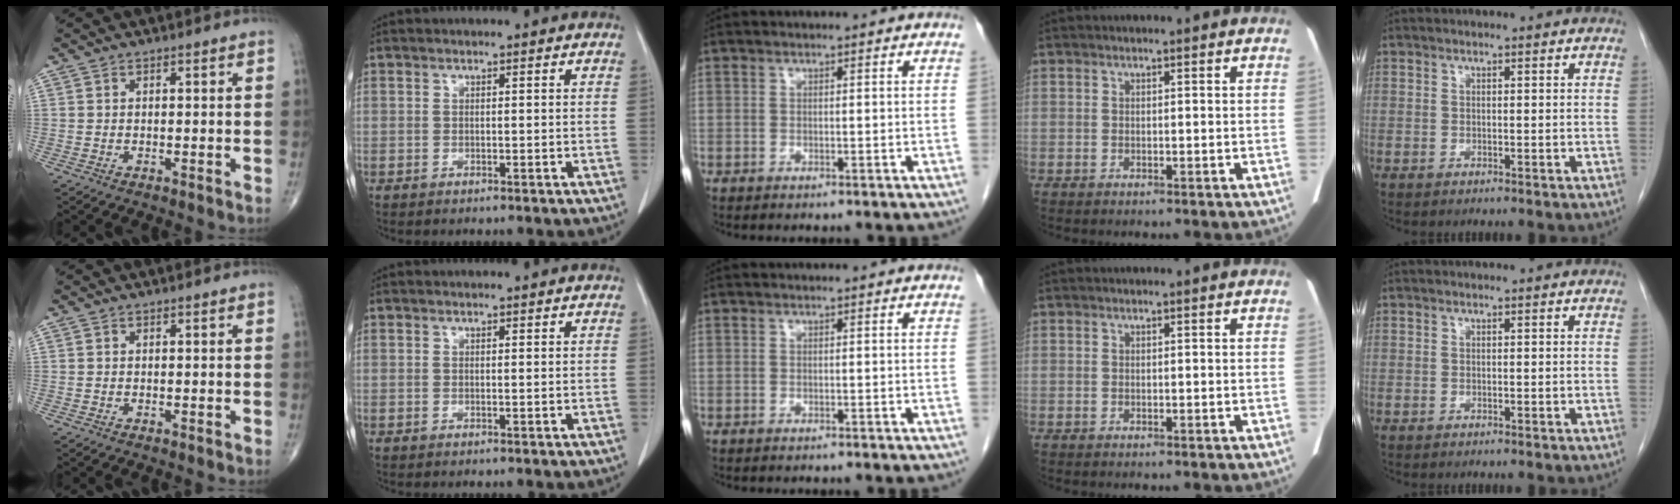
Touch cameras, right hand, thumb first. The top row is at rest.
{}